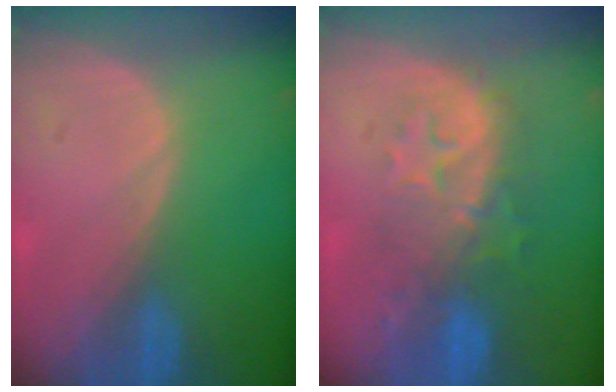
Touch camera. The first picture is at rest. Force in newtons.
{"total": 8.6, "press": 8.3, "slide": 2.3}